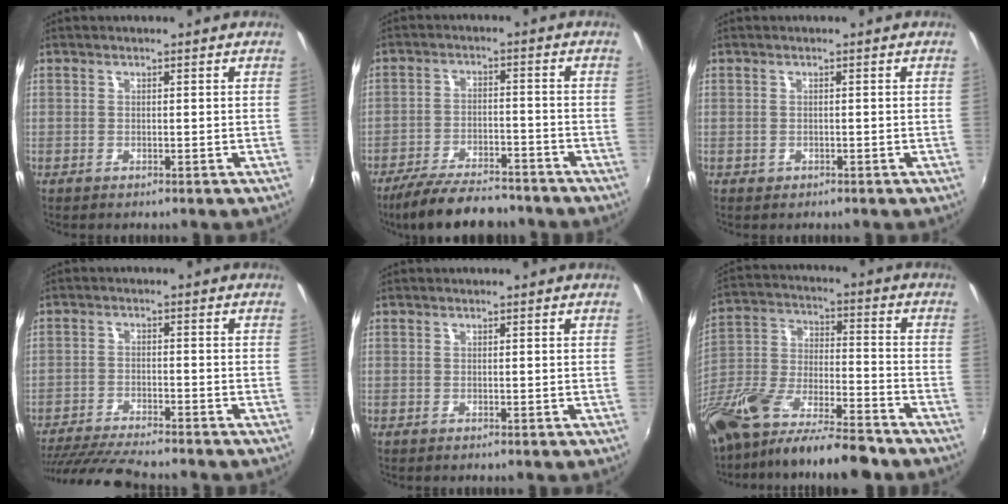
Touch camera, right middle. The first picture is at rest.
{"total": 13.9, "force": [-11.7, 3.9, 6.4], "torque": [-0.139, -0.014, -0.183]}
{"total": 0.6, "force": [-0.3, 0.5, 0.1], "torque": [-0.002, -0.001, -0.001]}
{"total": 11.9, "force": [-10.7, 0.9, 5.0], "torque": [-0.119, -0.017, -0.183]}
{"total": 0.0}
{"total": 20.3, "force": [-15.2, 5.7, 12.2], "torque": [-0.250, -0.031, -0.264]}